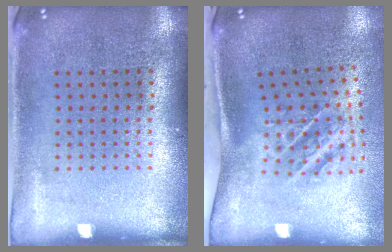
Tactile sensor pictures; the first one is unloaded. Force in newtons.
{"total": 2.1, "press": 1.3, "slide": 1.6}